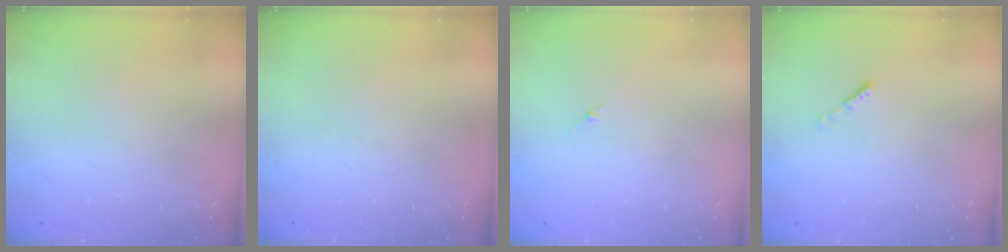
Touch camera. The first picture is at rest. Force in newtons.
{"total": 0.0}
{"total": 1.8, "press": 1.7, "slide": 0.6}
{"total": 0.0}